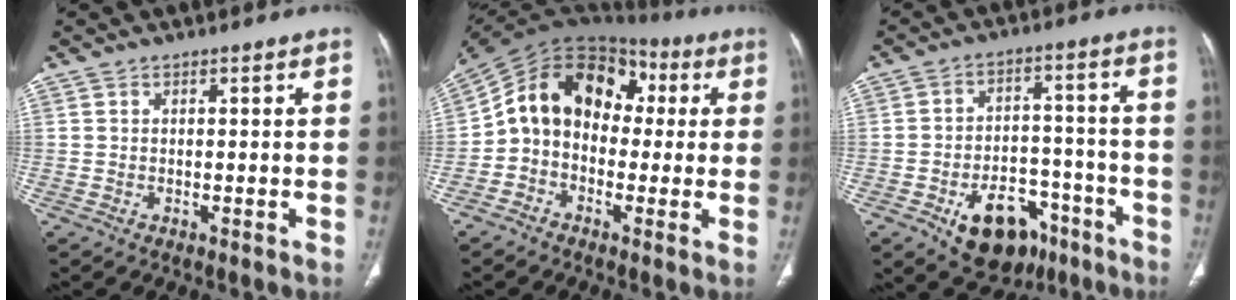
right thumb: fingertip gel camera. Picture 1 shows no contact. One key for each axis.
{"total": 16.2, "fx": 1.2, "fy": 12.2, "fz": 10.5, "tx": -0.147, "ty": 0.057, "tz": 0.007}
{"total": 14.1, "fx": -7.6, "fy": 9.0, "fz": 7.7, "tx": -0.077, "ty": 0.053, "tz": -0.103}